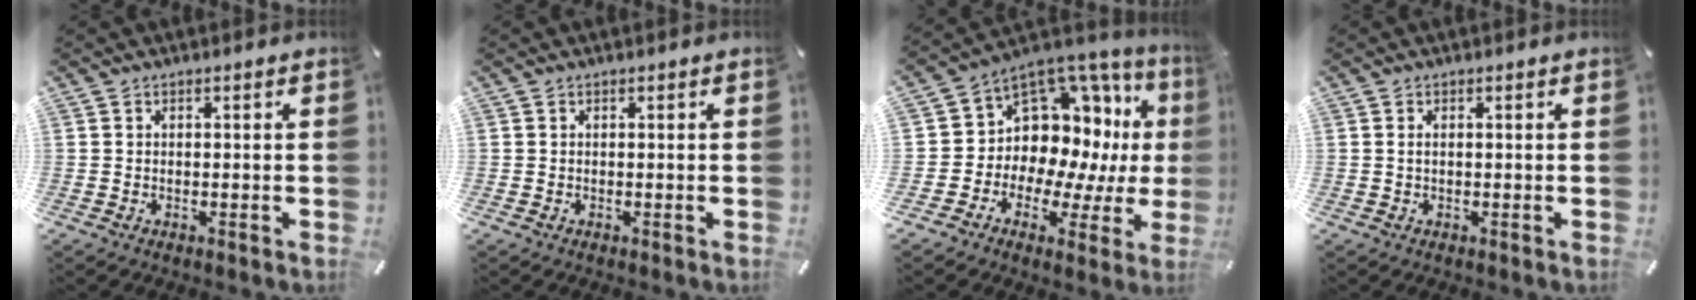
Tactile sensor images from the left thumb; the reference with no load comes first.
{"total": 0.0}
{"total": 11.8, "force": [4.9, 9.4, 5.2], "torque": [-0.076, -0.078, 0.101]}
{"total": 0.8, "force": [0.1, 0.4, 0.7], "torque": [-0.016, 0.001, 0.001]}